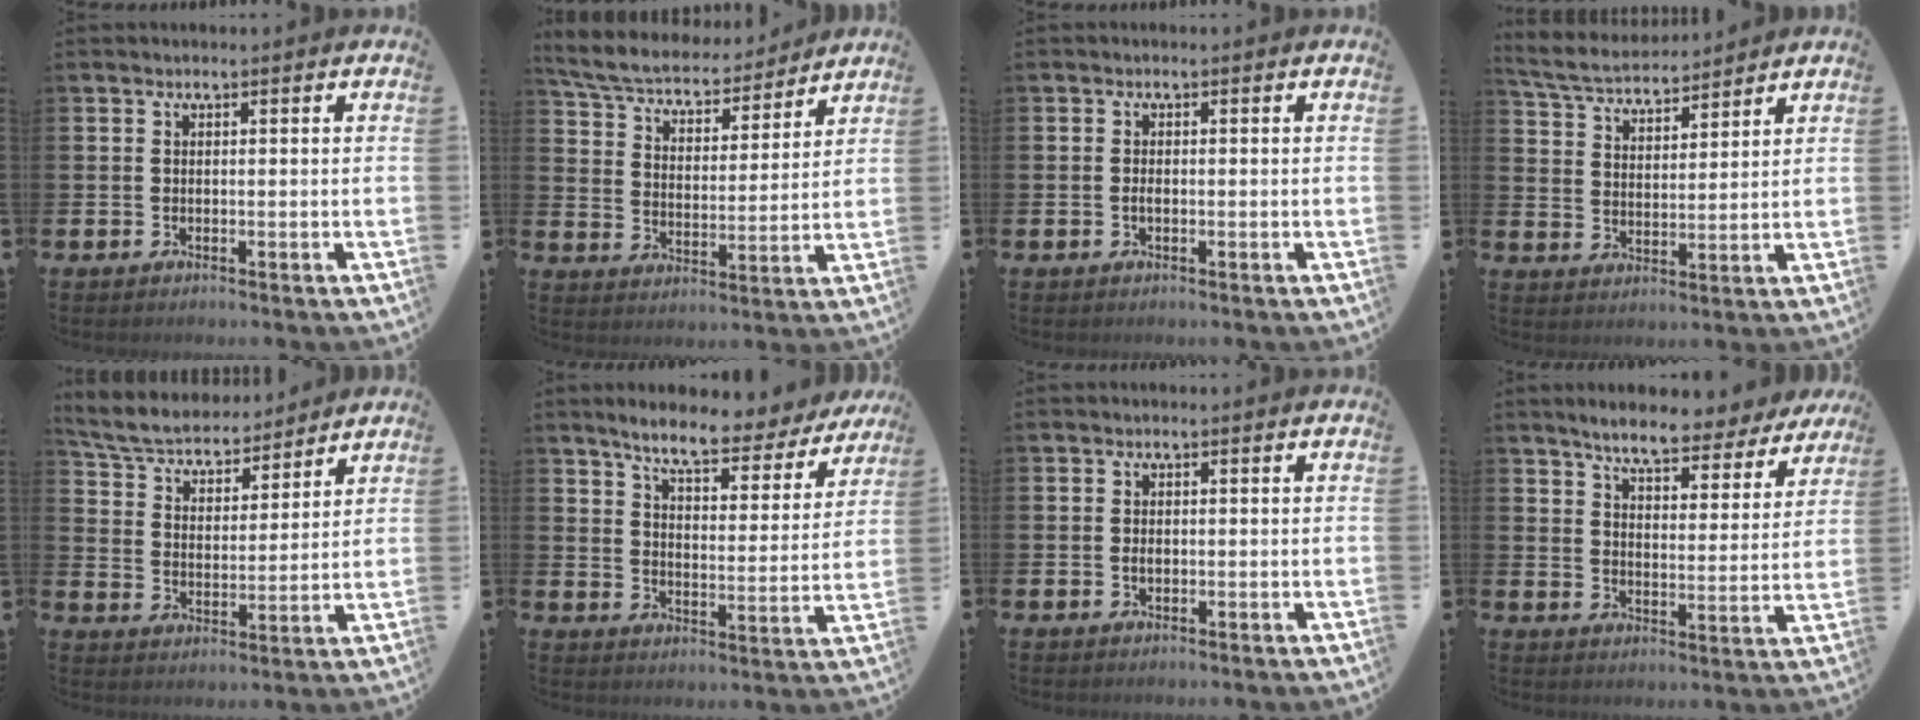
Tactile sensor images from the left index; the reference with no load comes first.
{"total": 6.5, "force": [6.2, 1.5, 1.3], "torque": [-0.061, -0.045, 0.106]}
{"total": 0.8, "force": [-0.2, 0.4, 0.7], "torque": [-0.014, 0.001, -0.005]}
{"total": 5.3, "force": [5.2, 0.9, 0.7], "torque": [-0.039, -0.028, 0.092]}
{"total": 5.9, "force": [5.6, 1.5, 1.1], "torque": [-0.054, -0.043, 0.095]}
{"total": 7.3, "force": [6.7, 1.2, 2.8], "torque": [-0.078, -0.037, 0.112]}
{"total": 1.0, "force": [-0.1, 0.7, 0.8], "torque": [-0.016, 0.006, -0.003]}
{"total": 7.1, "force": [6.6, 1.1, 2.4], "torque": [-0.067, -0.032, 0.114]}